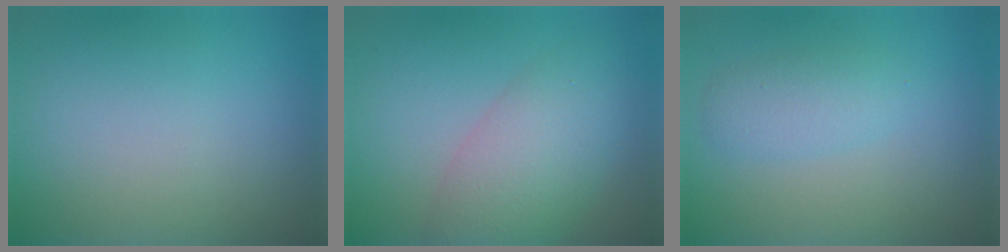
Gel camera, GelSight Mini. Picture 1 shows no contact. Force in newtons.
{"total": 5.9, "press": 5.9, "slide": 0.4}
{"total": 2.2, "press": 2.2, "slide": 0.0}